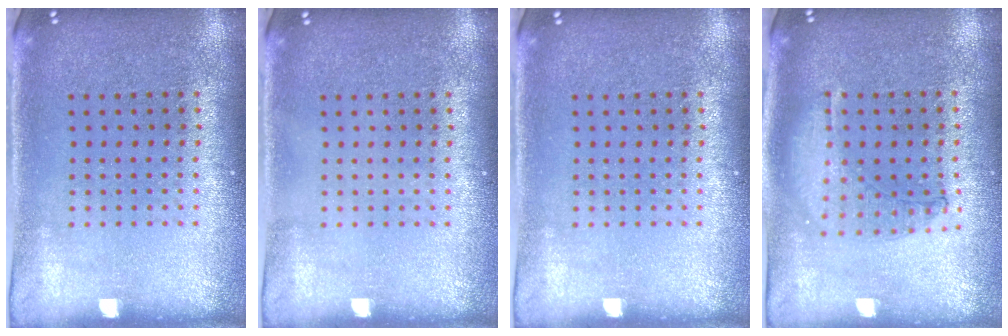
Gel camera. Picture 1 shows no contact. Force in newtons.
{"total": 0.0}
{"total": 0.0}
{"total": 1.0, "press": 1.0, "slide": 0.2}